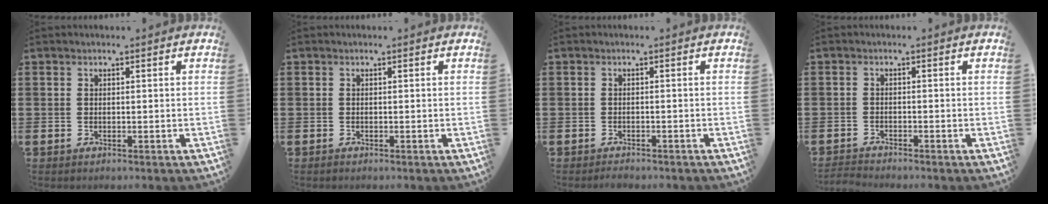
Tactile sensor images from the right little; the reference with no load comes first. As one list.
[{"total": 0.0}, {"total": 0.8, "force": [-0.8, 0.1, 0.1], "torque": [-0.005, 0.000, -0.017]}, {"total": 1.2, "force": [-1.2, 0.0, 0.1], "torque": [-0.004, 0.002, -0.024]}]